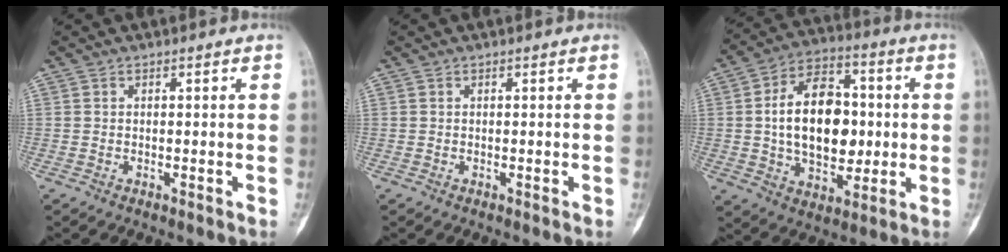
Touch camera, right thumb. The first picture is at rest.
{"total": 0.0}
{"total": 18.5, "force": [0.6, 11.9, 14.1], "torque": [-0.198, 0.017, 0.012]}